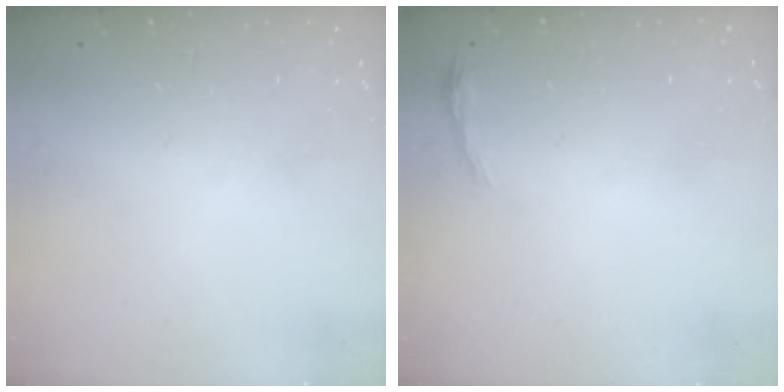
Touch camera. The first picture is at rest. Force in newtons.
{"total": 3.1, "press": 3.0, "slide": 0.7}